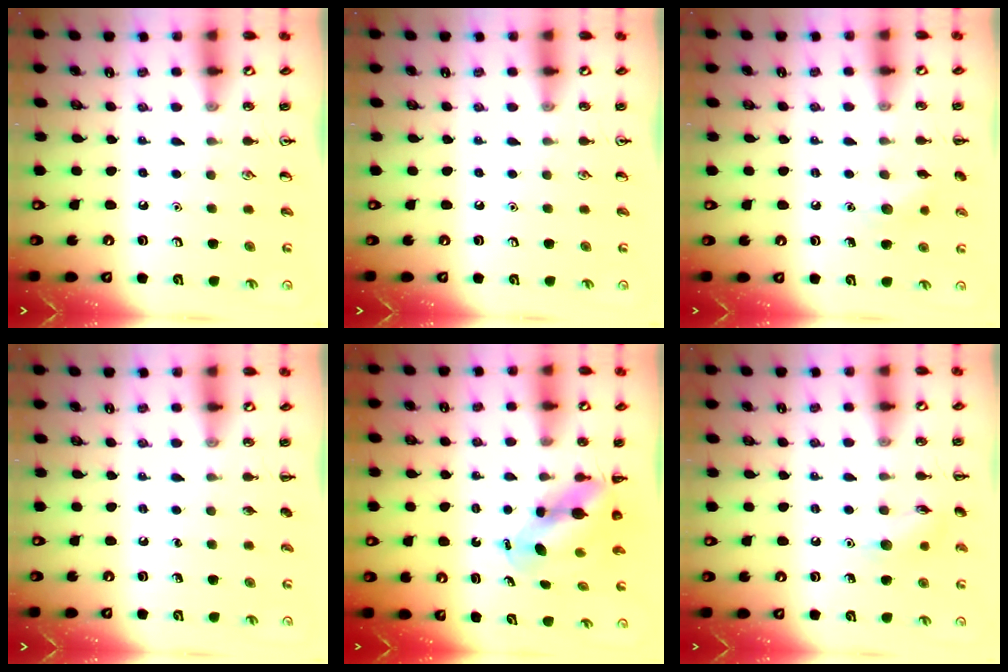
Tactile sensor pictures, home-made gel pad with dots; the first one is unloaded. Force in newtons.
{"total": 0.0}
{"total": 7.2, "press": 6.9, "slide": 1.9}
{"total": 0.0}
{"total": 7.3, "press": 7.2, "slide": 1.0}
{"total": 8.5, "press": 8.4, "slide": 1.2}